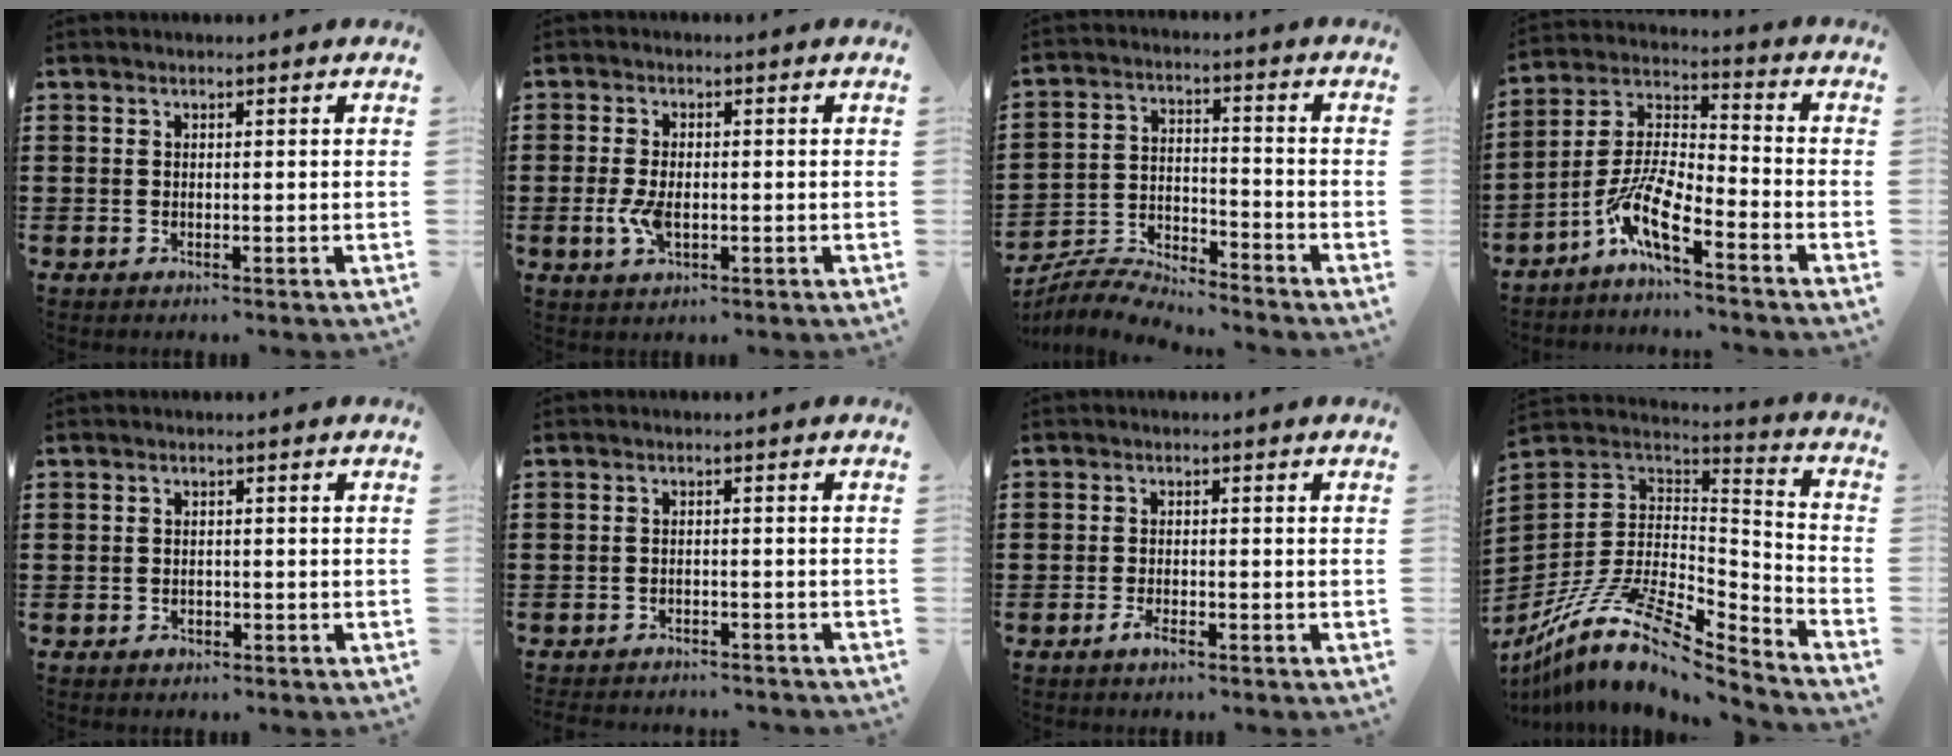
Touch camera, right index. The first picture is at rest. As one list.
[{"total": 4.2, "force": [-0.7, 2.0, 3.6], "torque": [-0.086, -0.008, -0.016]}, {"total": 5.4, "force": [-5.4, 0.5, 0.3], "torque": [-0.020, 0.005, -0.112]}, {"total": 8.7, "force": [-6.1, 2.0, 6.0], "torque": [-0.150, -0.016, -0.124]}, {"total": 0.9, "force": [-0.6, 0.5, 0.3], "torque": [-0.010, -0.003, -0.012]}, {"total": 1.8, "force": [-1.8, 0.1, -0.1], "torque": [-0.003, 0.001, -0.039]}, {"total": 1.9, "force": [-1.2, 0.4, 1.5], "torque": [-0.042, -0.011, -0.025]}, {"total": 13.7, "force": [-8.7, 4.9, 9.4], "torque": [-0.191, 0.014, -0.163]}]